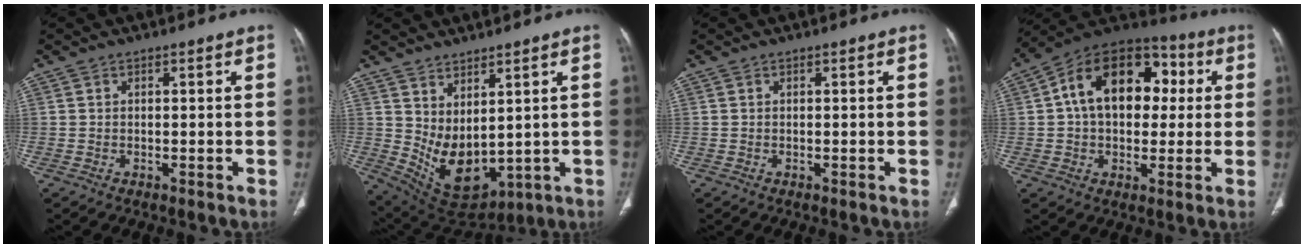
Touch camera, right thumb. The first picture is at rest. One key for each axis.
{"total": 11.1, "fx": 2.5, "fy": 6.2, "fz": 8.9, "tx": -0.143, "ty": -0.032, "tz": 0.081}
{"total": 0.0}
{"total": 19.6, "fx": 3.2, "fy": 13.0, "fz": 14.4, "tx": -0.198, "ty": 0.031, "tz": 0.042}